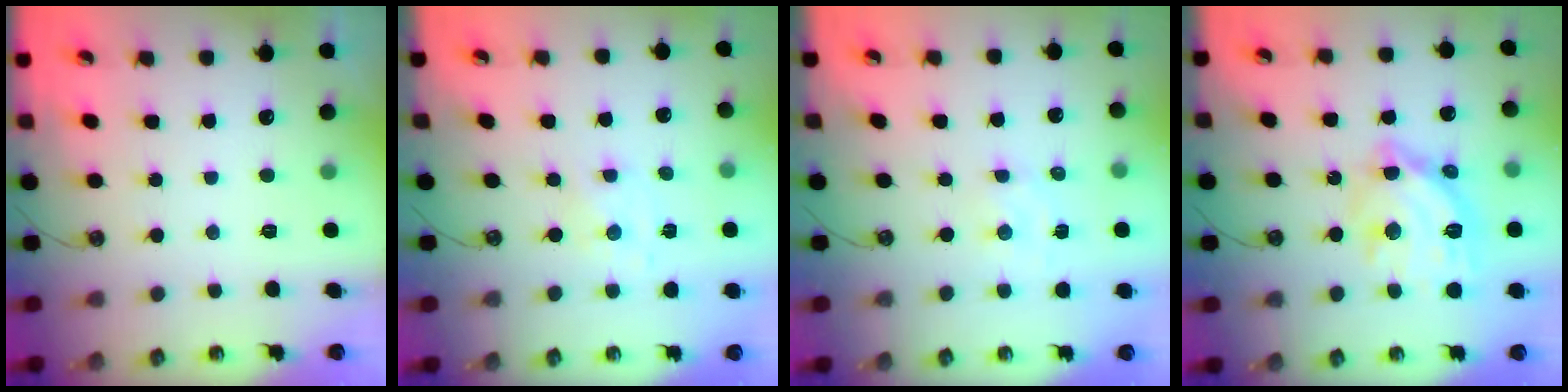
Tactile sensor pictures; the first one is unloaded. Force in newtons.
{"total": 0.8, "press": 0.8, "slide": 0.2}
{"total": 1.6, "press": 1.6, "slide": 0.2}
{"total": 16.0, "press": 16.0, "slide": 1.4}